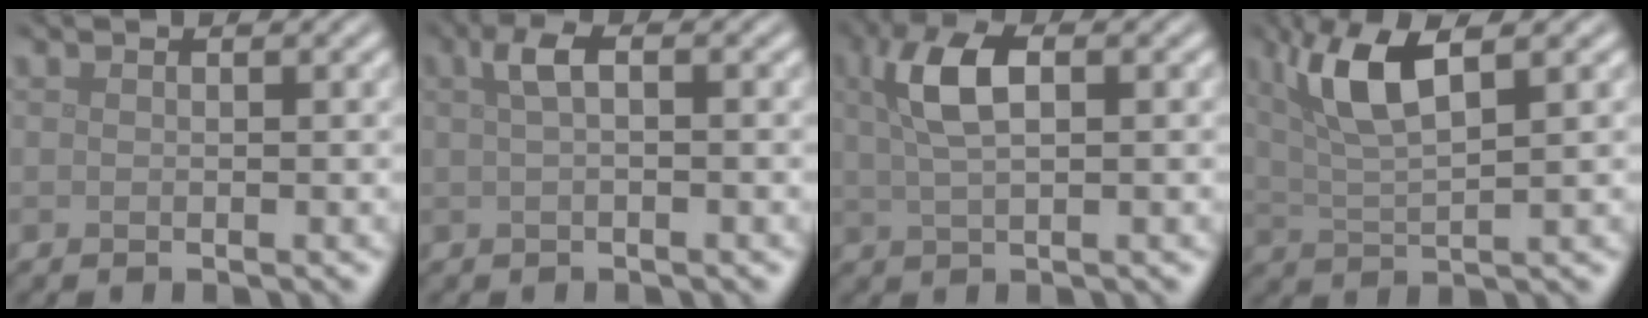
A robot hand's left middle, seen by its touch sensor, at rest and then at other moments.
{"total": 2.1, "force": [0.6, 0.6, 1.9], "torque": [-0.035, 0.011, 0.009]}
{"total": 4.7, "force": [1.5, 1.9, 4.0], "torque": [-0.082, 0.009, 0.026]}
{"total": 5.7, "force": [2.5, 1.6, 4.9], "torque": [-0.095, 0.006, 0.046]}